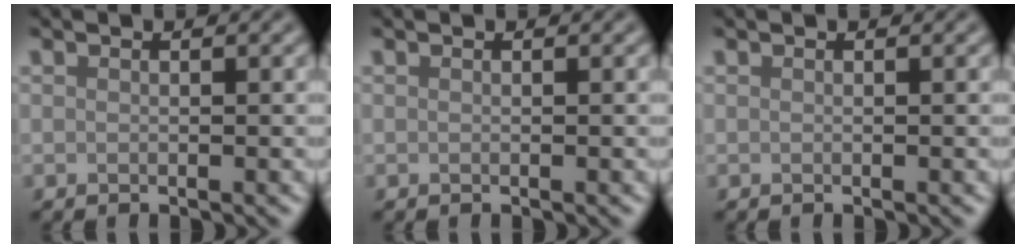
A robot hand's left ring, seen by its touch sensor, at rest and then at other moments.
{"total": 0.0}
{"total": 0.0}